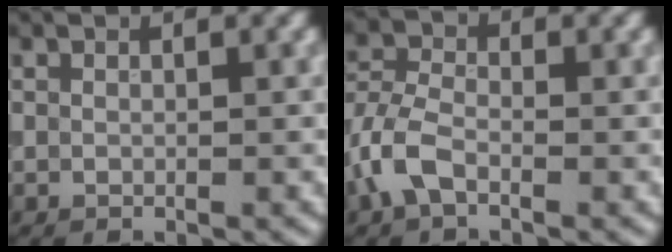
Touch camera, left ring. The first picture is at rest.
{"total": 3.7, "force": [-1.7, 2.2, 2.5], "torque": [-0.061, 0.006, -0.047]}